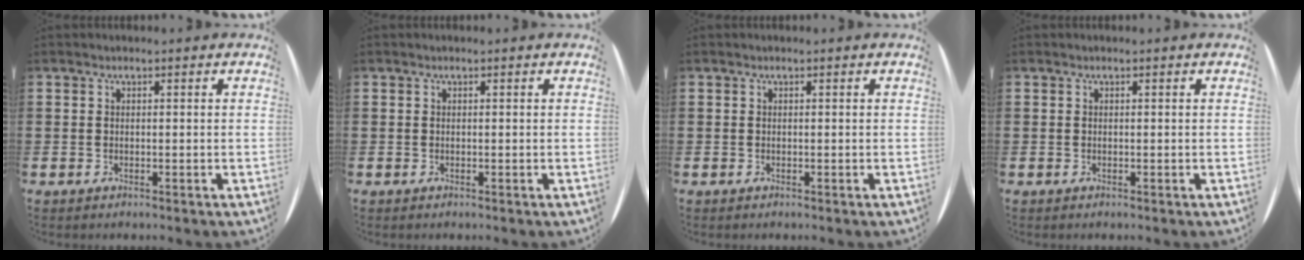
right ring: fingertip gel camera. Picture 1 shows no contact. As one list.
[{"total": 0.0}, {"total": 0.0}, {"total": 0.0}]